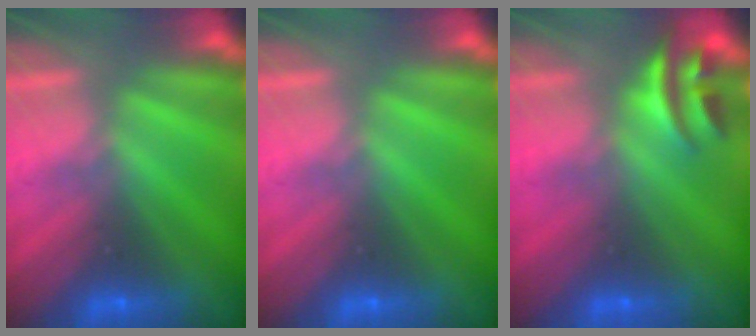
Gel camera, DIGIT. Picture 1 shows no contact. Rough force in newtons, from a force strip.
{"total": 0.0}
{"total": 2.7}